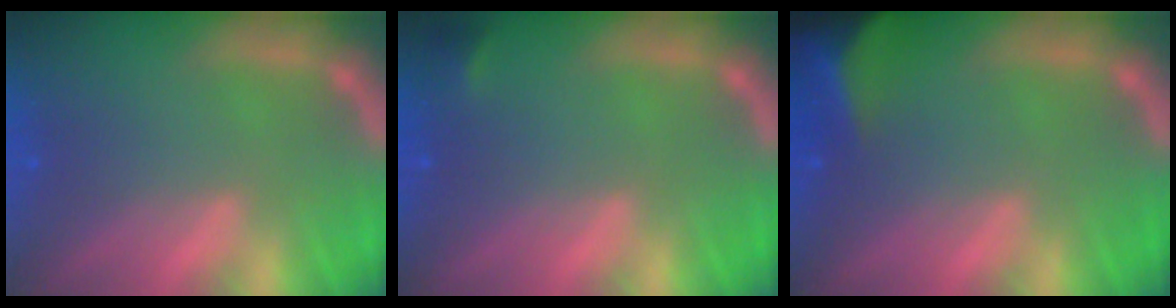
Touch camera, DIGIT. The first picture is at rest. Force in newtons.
{"total": 0.9}
{"total": 8.0}